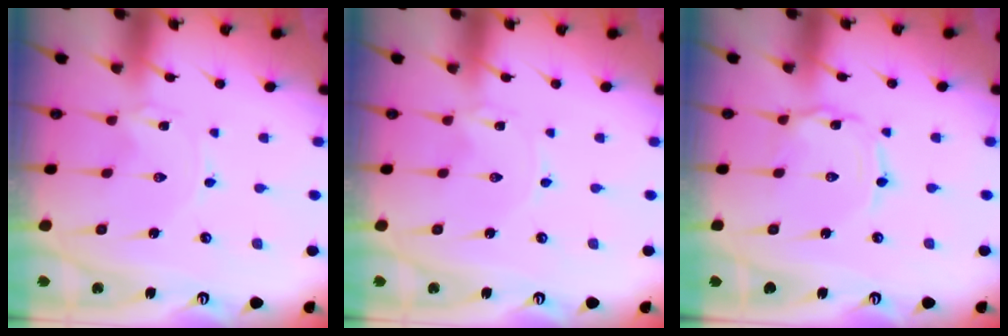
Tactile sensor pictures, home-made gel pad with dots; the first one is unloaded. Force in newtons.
{"total": 0.0}
{"total": 0.7, "press": 0.7, "slide": 0.1}